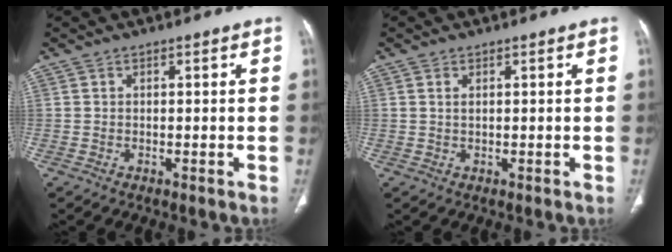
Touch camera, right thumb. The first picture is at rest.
{"total": 1.0, "force": [0.4, 0.4, 0.8], "torque": [-0.018, 0.002, 0.011]}